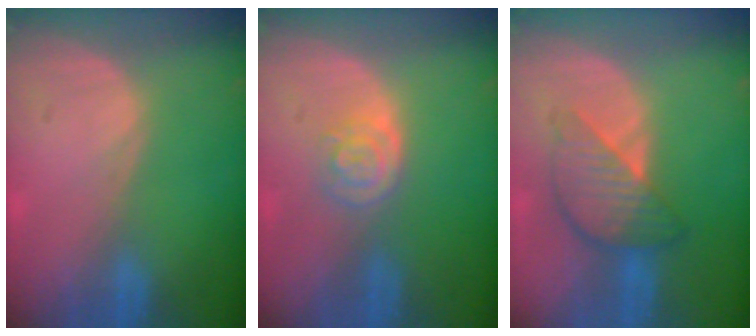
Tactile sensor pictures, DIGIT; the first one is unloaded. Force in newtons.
{"total": 3.3, "press": 3.3, "slide": 0.3}
{"total": 6.3, "press": 6.2, "slide": 0.4}